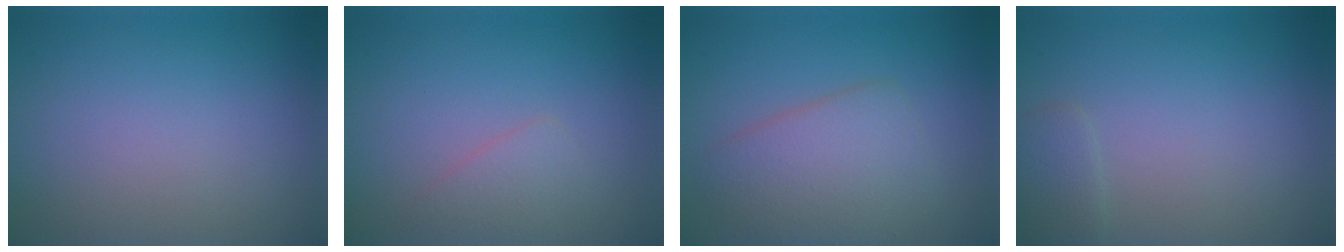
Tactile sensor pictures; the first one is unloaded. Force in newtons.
{"total": 1.7, "press": 1.7, "slide": 0.1}
{"total": 4.8, "press": 4.8, "slide": 0.1}
{"total": 1.4, "press": 1.4, "slide": 0.1}